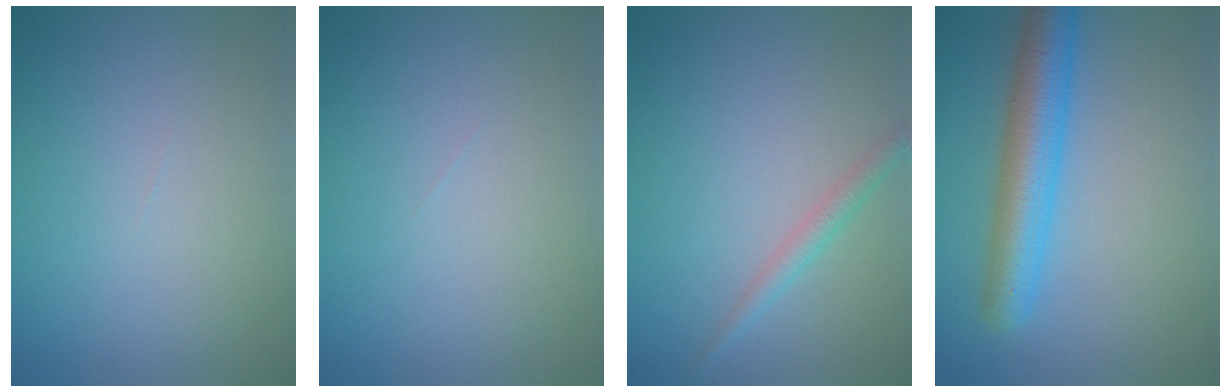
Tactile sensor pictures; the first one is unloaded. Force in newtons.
{"total": 0.0}
{"total": 1.6, "press": 1.6, "slide": 0.0}
{"total": 5.5, "press": 5.5, "slide": 0.2}